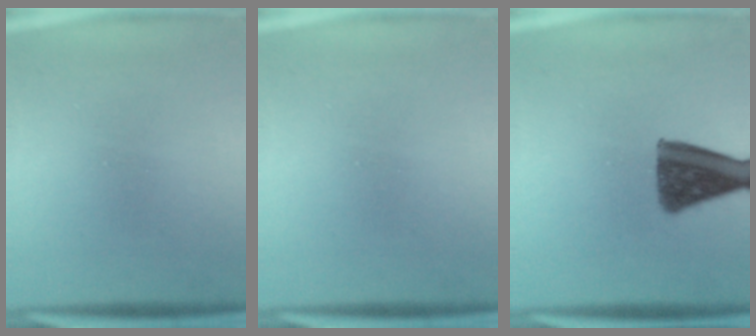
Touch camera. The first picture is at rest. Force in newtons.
{"total": 0.0}
{"total": 12.0}